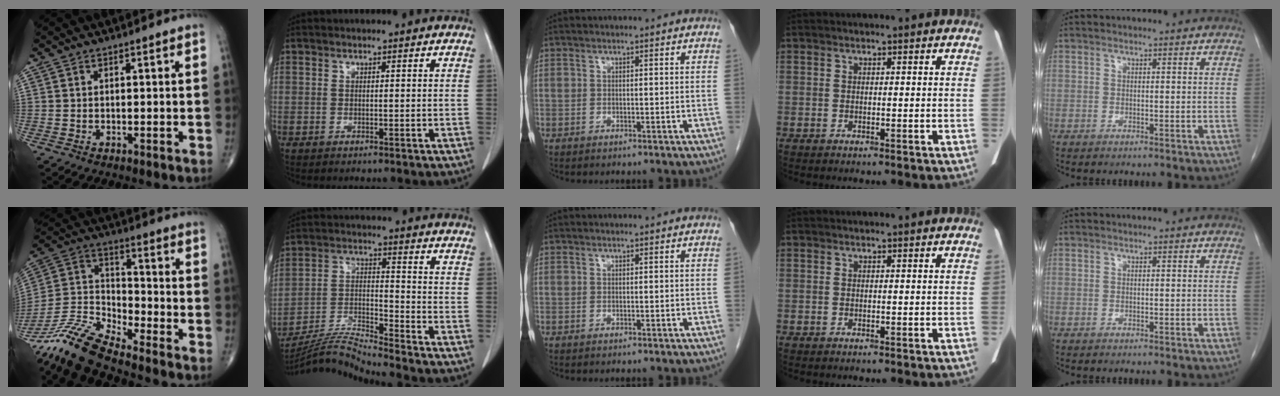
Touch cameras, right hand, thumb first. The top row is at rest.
{"thumb": {"total": 11.6, "force": [-10.8, 0.6, 4.2], "torque": [-0.104, 0.061, -0.223]}, "index": {"total": 9.0, "force": [-8.6, -2.1, 1.7], "torque": [-0.039, 0.000, -0.162]}}